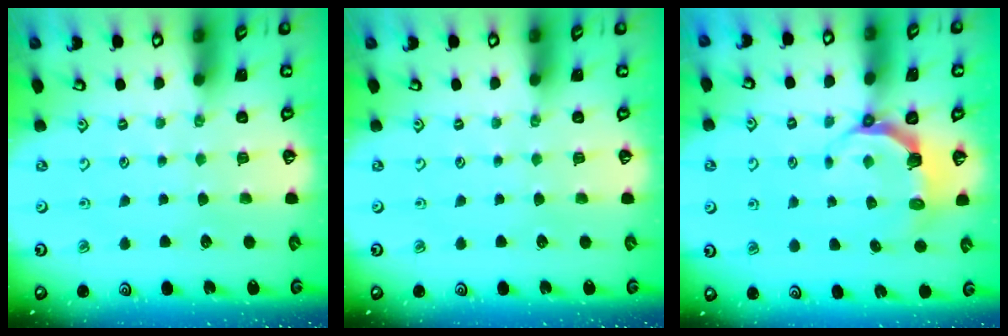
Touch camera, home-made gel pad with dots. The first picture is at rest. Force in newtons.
{"total": 0.0}
{"total": 5.9, "press": 4.4, "slide": 4.0}